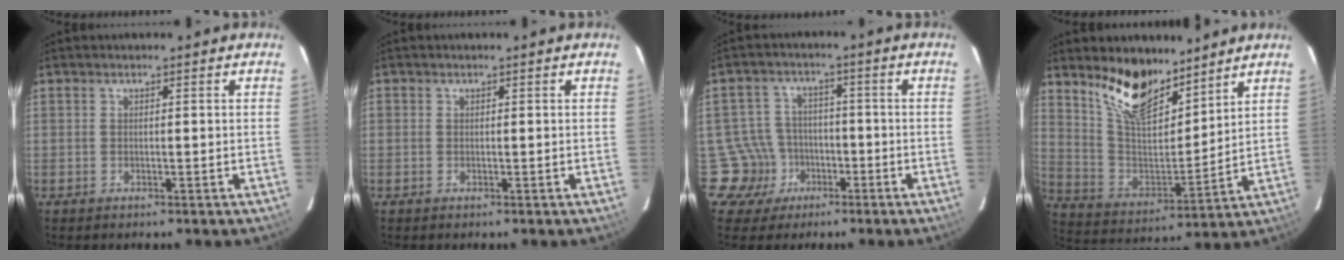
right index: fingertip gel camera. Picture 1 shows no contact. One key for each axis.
{"total": 0.0}
{"total": 7.6, "fx": -3.3, "fy": 6.8, "fz": -0.3, "tx": -0.013, "ty": 0.021, "tz": -0.051}
{"total": 14.6, "fx": 10.8, "fy": 5.9, "fz": 7.7, "tx": -0.152, "ty": -0.006, "tz": 0.210}